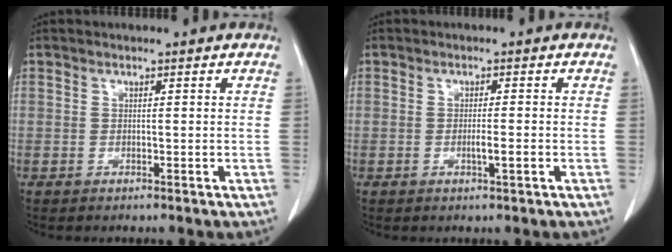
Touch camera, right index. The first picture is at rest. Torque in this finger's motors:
{"motor_torque": [0.60, -0.36, 0.35, 0.08]}